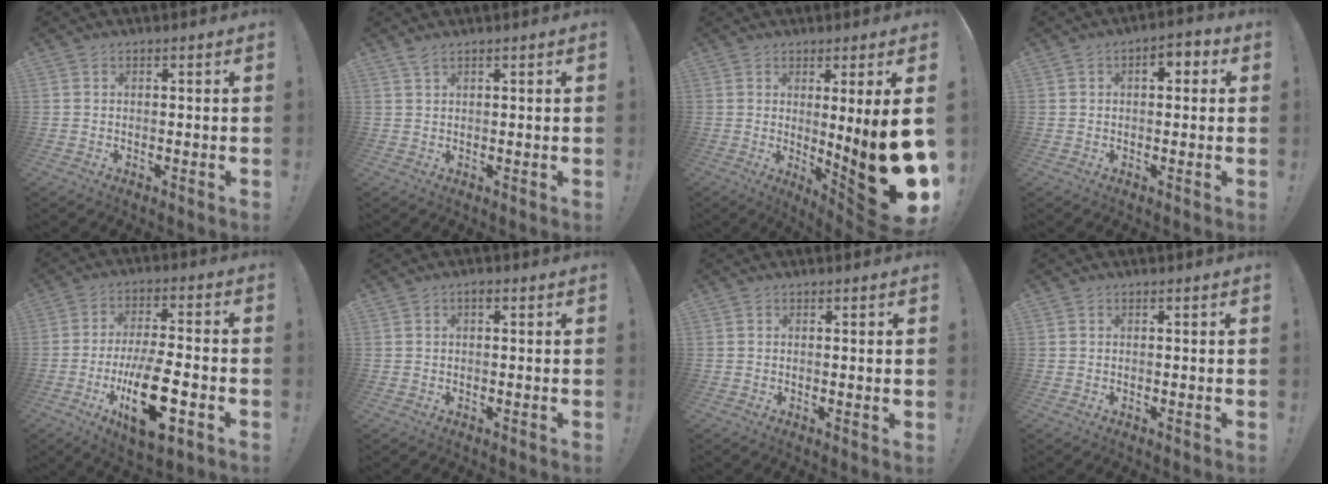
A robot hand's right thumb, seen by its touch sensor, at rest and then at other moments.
{"total": 1.5, "force": [1.2, 0.4, 0.9], "torque": [-0.026, 0.003, 0.023]}
{"total": 19.2, "force": [-0.3, 1.9, 19.1], "torque": [-0.255, -0.045, 0.006]}
{"total": 4.5, "force": [0.8, 2.8, 3.4], "torque": [-0.032, 0.001, 0.006]}
{"total": 17.7, "force": [-6.0, 6.4, 15.4], "torque": [-0.273, 0.017, -0.090]}
{"total": 0.9, "force": [0.1, 0.5, 0.7], "torque": [-0.019, 0.004, 0.001]}
{"total": 1.1, "force": [0.3, -0.2, 1.0], "torque": [-0.015, -0.002, 0.003]}
{"total": 0.0}